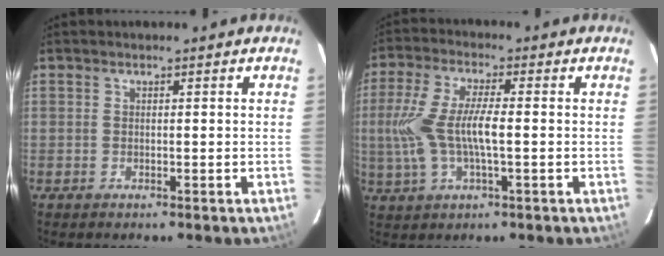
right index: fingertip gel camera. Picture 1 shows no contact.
{"total": 11.2, "force": [-0.8, 3.2, 10.7], "torque": [-0.225, 0.000, -0.013]}